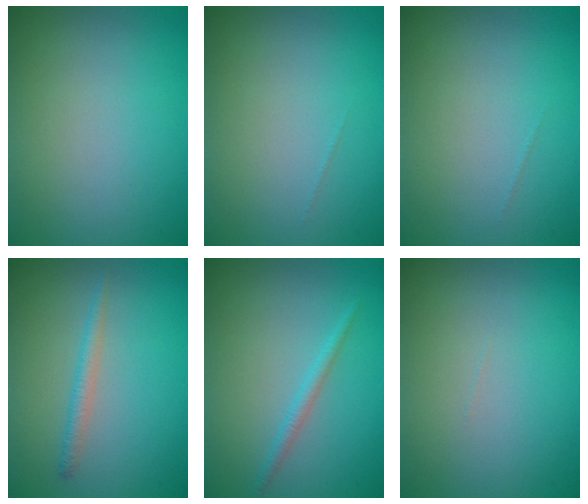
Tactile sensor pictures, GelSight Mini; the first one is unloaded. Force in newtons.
{"total": 0.0}
{"total": 0.0}
{"total": 1.5, "press": 1.5, "slide": 0.1}
{"total": 1.3, "press": 1.3, "slide": 0.1}
{"total": 0.0}